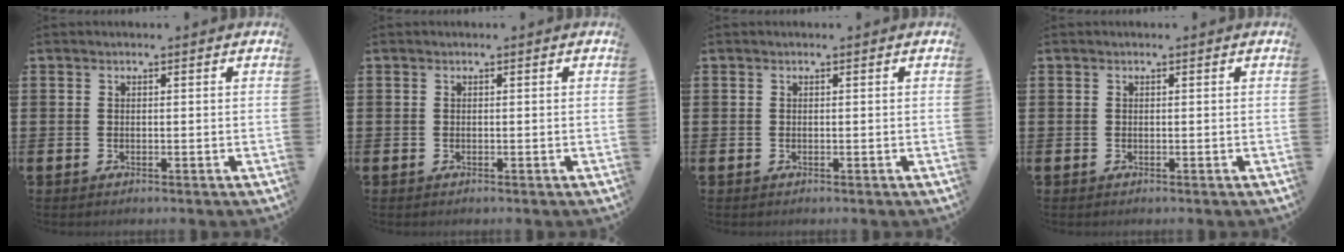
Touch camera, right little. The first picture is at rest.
{"total": 0.0}
{"total": 0.0}
{"total": 0.0}